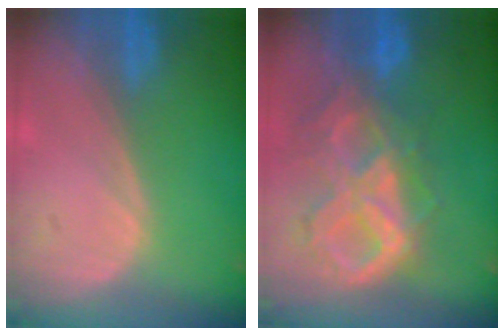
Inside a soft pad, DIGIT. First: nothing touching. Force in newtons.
{"total": 10.5, "press": 8.8, "slide": 5.7}